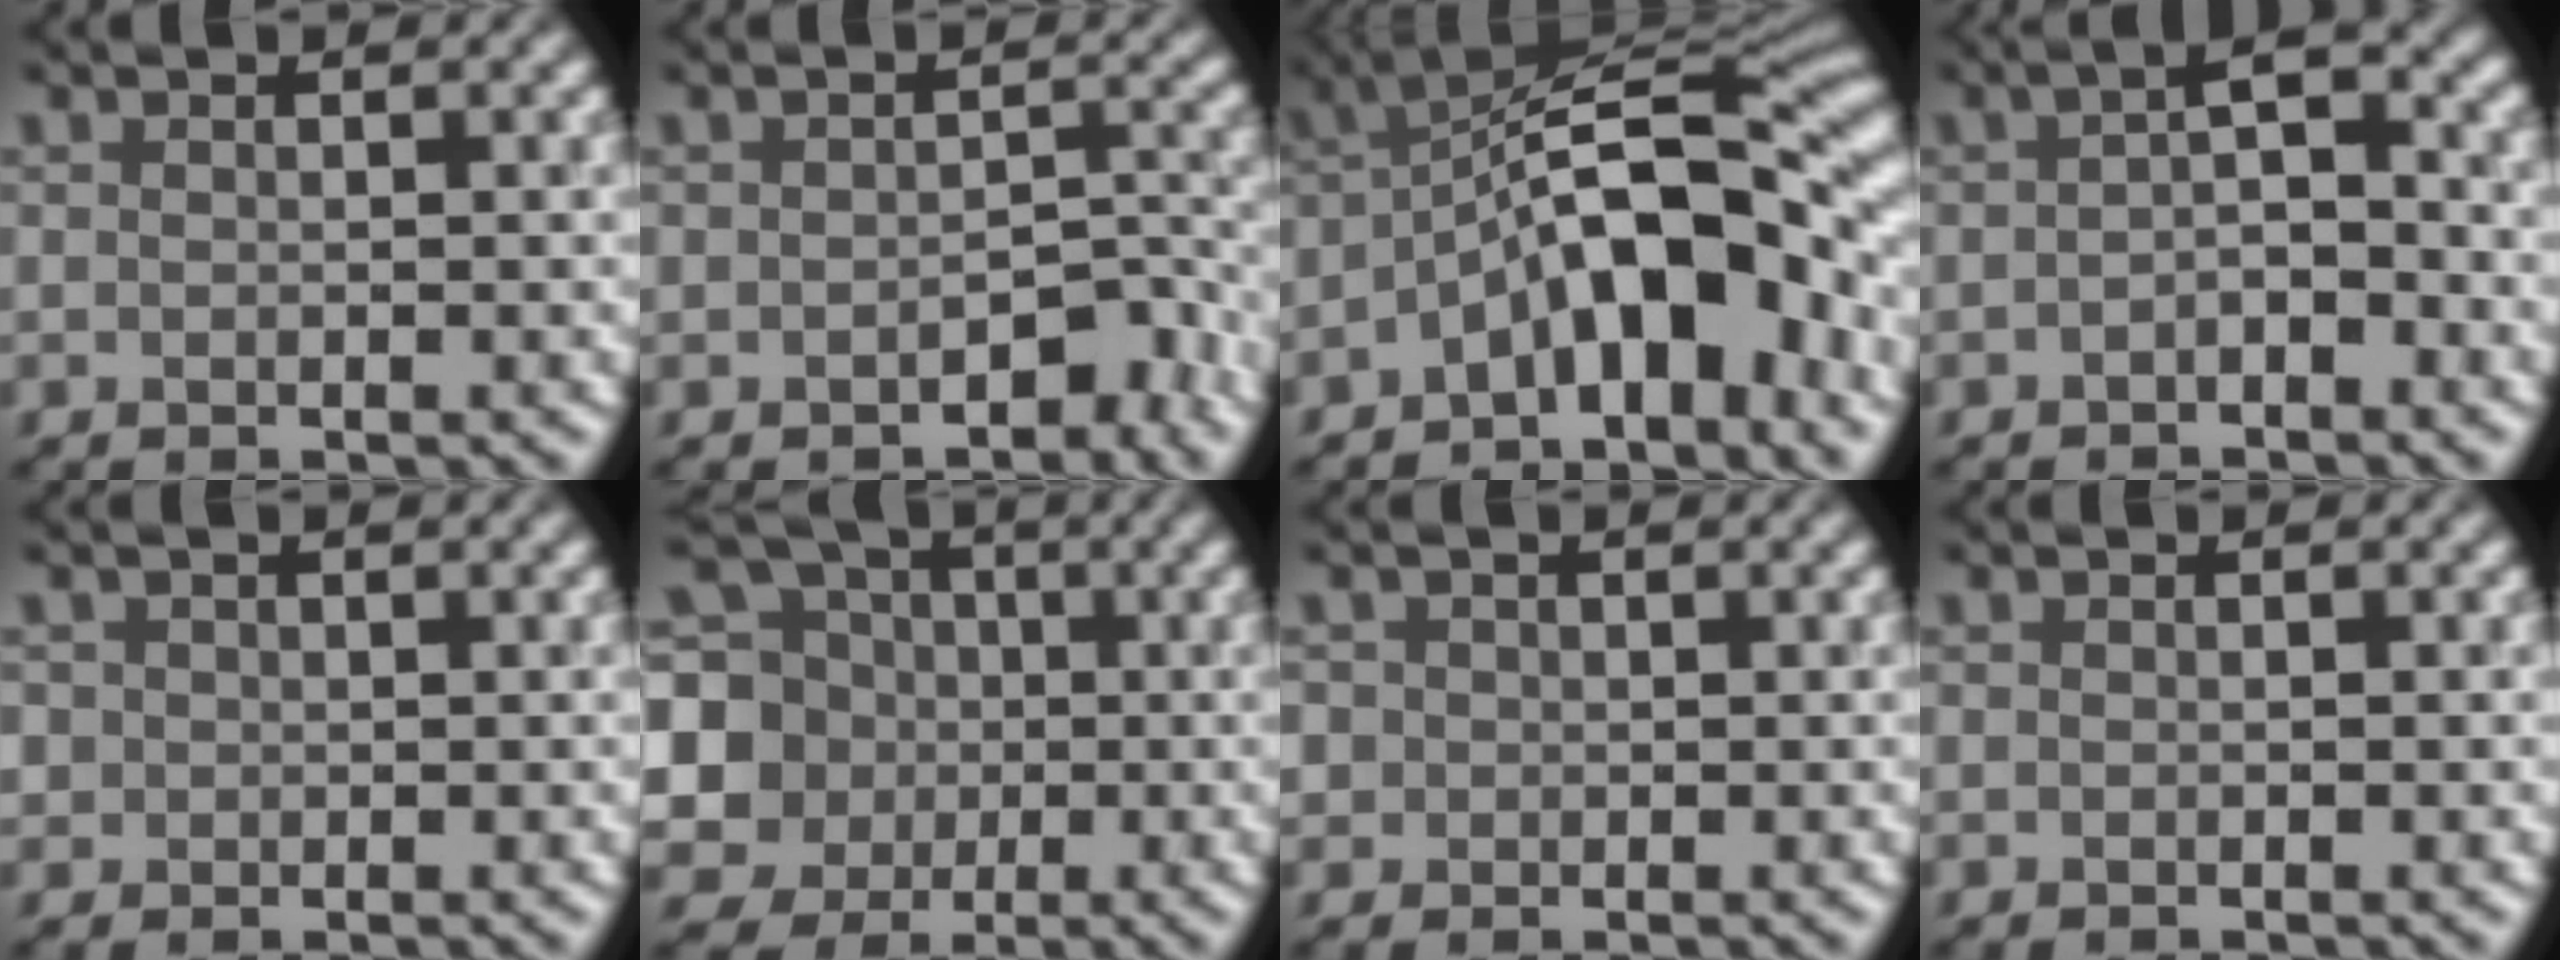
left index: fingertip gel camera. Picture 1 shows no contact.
{"total": 2.9, "force": [-1.7, 1.7, 1.7], "torque": [-0.018, 0.003, -0.024]}
{"total": 11.3, "force": [-3.9, 5.0, 9.3], "torque": [-0.127, 0.015, -0.074]}
{"total": 3.1, "force": [-0.9, 1.1, 2.7], "torque": [-0.043, 0.011, -0.022]}
{"total": 1.3, "force": [0.2, 1.3, 0.2], "torque": [0.009, 0.000, -0.002]}
{"total": 9.6, "force": [0.0, 8.9, 3.7], "torque": [-0.105, 0.001, -0.029]}
{"total": 2.0, "force": [0.4, 1.9, 0.5], "torque": [0.004, 0.009, -0.002]}
{"total": 0.0}